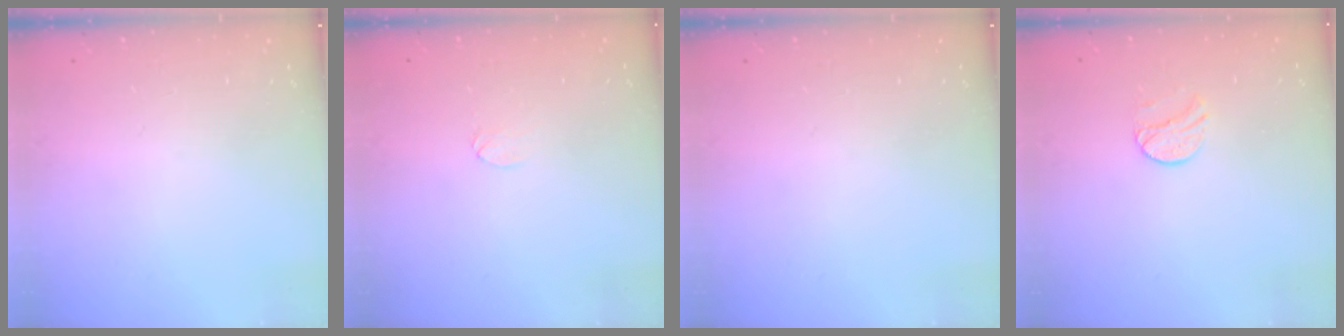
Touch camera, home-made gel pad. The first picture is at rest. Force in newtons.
{"total": 4.8, "press": 4.8, "slide": 0.4}
{"total": 0.0}
{"total": 8.3, "press": 8.2, "slide": 0.7}